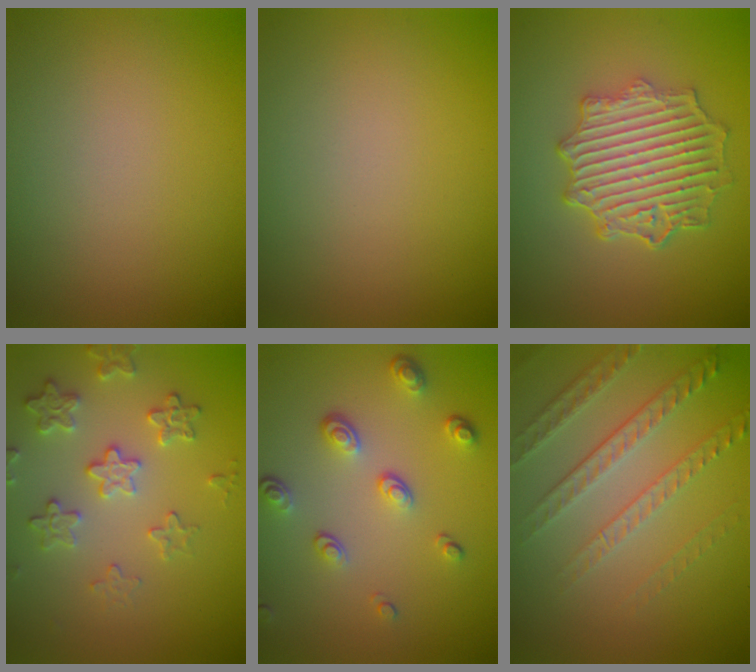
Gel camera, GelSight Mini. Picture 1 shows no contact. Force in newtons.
{"total": 0.0}
{"total": 5.7, "press": 5.0, "slide": 2.8}
{"total": 3.2, "press": 3.2, "slide": 0.5}
{"total": 3.4, "press": 2.5, "slide": 2.3}
{"total": 4.5, "press": 3.4, "slide": 3.0}